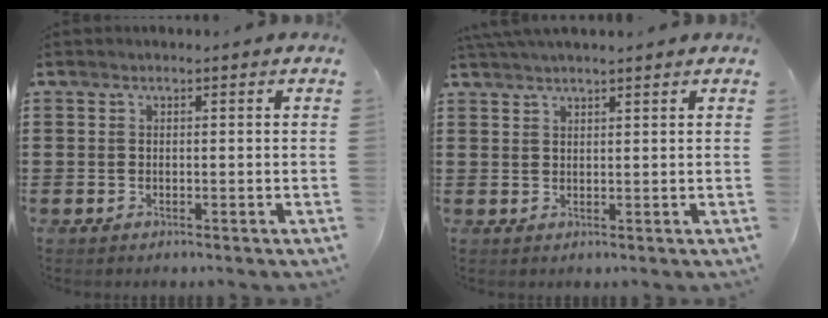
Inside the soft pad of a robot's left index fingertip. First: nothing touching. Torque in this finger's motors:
{"motor_torque": [0.98, -0.80, 1.01, 0.13]}